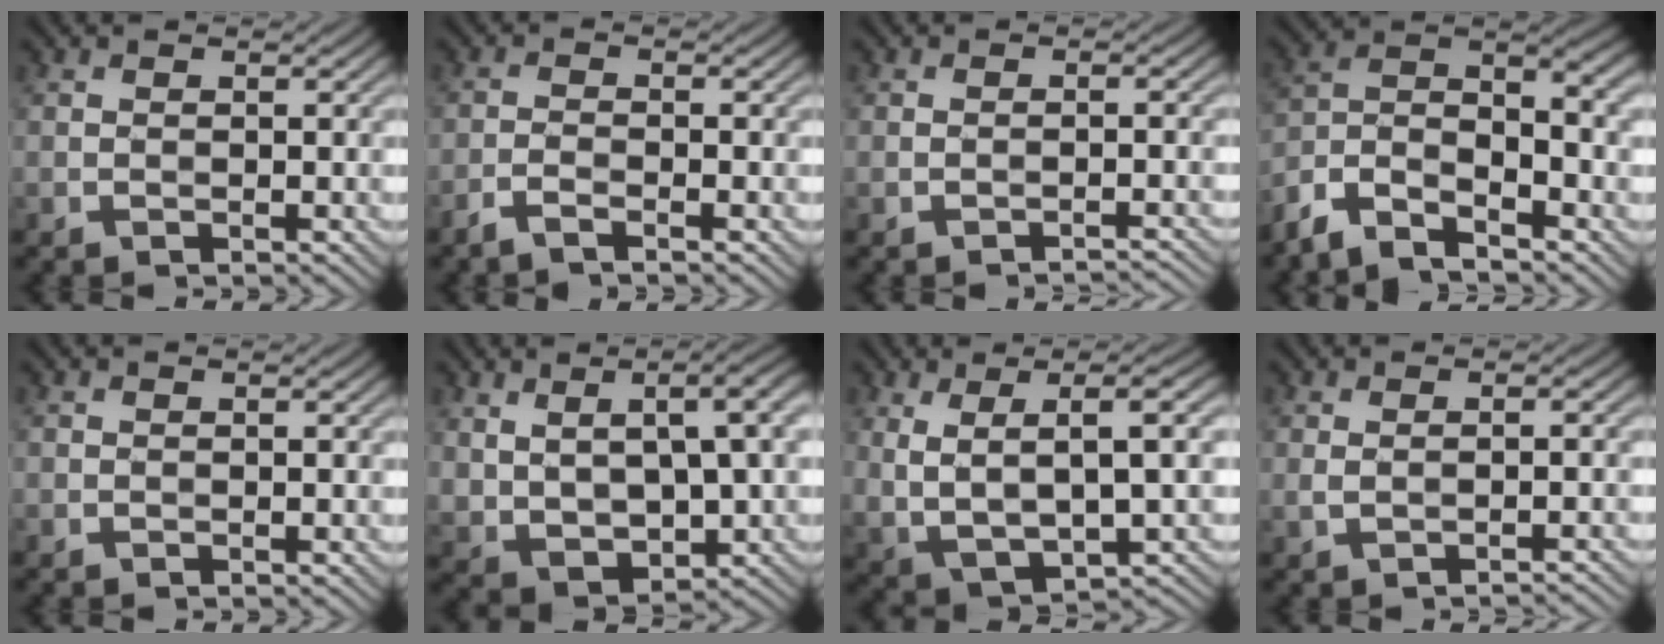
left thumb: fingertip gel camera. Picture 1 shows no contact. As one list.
[{"total": 2.1, "force": [-1.7, 0.2, 1.2], "torque": [-0.025, 0.000, -0.042]}, {"total": 2.0, "force": [-1.4, 0.3, 1.4], "torque": [-0.012, 0.012, -0.032]}, {"total": 8.8, "force": [-5.6, 3.4, 5.8], "torque": [-0.109, -0.003, -0.128]}, {"total": 0.0}, {"total": 10.4, "force": [2.2, 5.3, 8.7], "torque": [-0.179, -0.010, 0.057]}, {"total": 8.2, "force": [2.1, 2.9, 7.4], "torque": [-0.160, -0.003, 0.046]}, {"total": 2.3, "force": [-0.6, 0.7, 2.1], "torque": [-0.031, 0.004, -0.016]}]